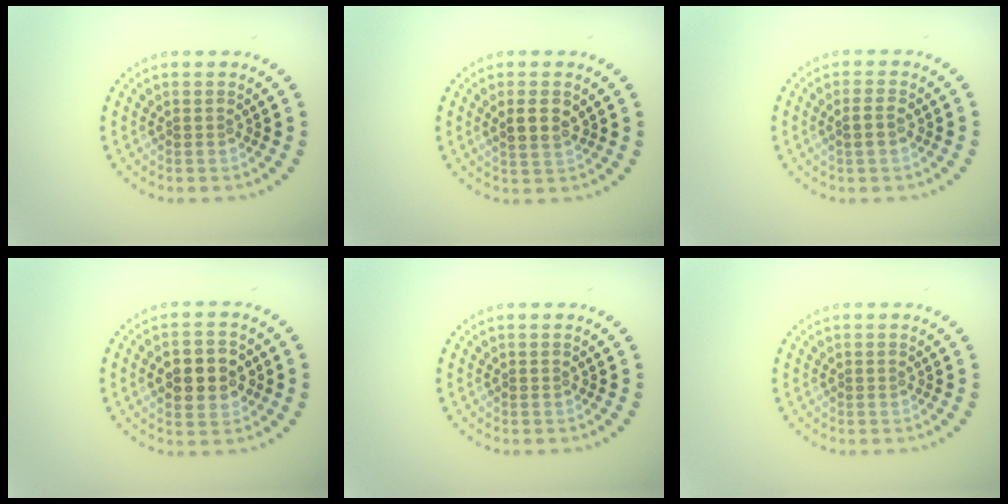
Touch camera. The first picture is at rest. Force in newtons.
{"total": 2.0, "press": 1.9, "slide": 0.4}
{"total": 1.1, "press": 1.1, "slide": 0.3}
{"total": 4.3, "press": 4.3, "slide": 0.3}
{"total": 0.0}
{"total": 0.0}